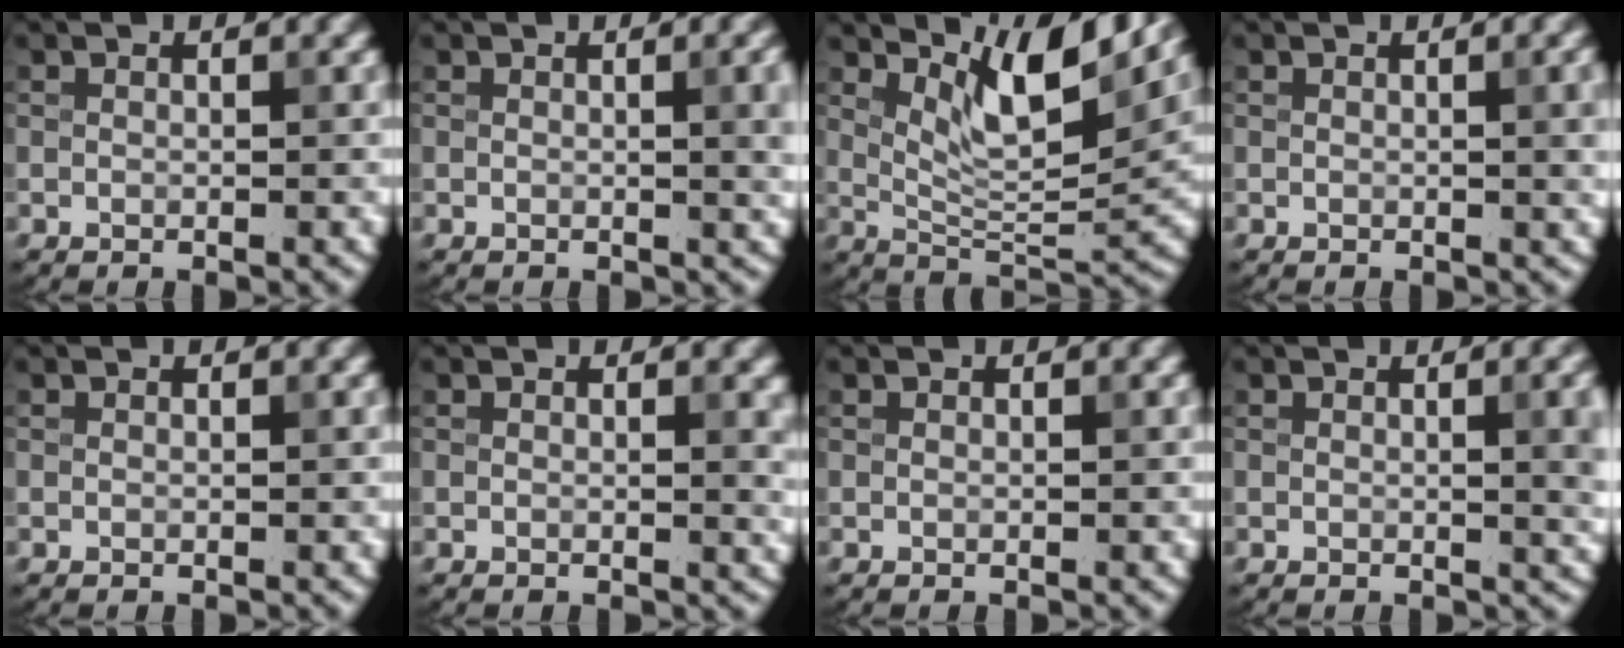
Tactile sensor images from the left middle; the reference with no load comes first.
{"total": 3.6, "force": [0.4, 1.2, 3.4], "torque": [-0.034, 0.007, 0.000]}
{"total": 7.5, "force": [4.5, 1.9, 5.7], "torque": [-0.098, -0.003, 0.080]}
{"total": 2.9, "force": [0.4, 0.9, 2.7], "torque": [-0.027, 0.005, 0.001]}
{"total": 0.0}
{"total": 1.6, "force": [0.4, 0.5, 1.4], "torque": [-0.010, 0.000, 0.001]}
{"total": 0.0}
{"total": 4.1, "force": [0.3, 1.4, 3.9], "torque": [-0.038, 0.007, 0.001]}